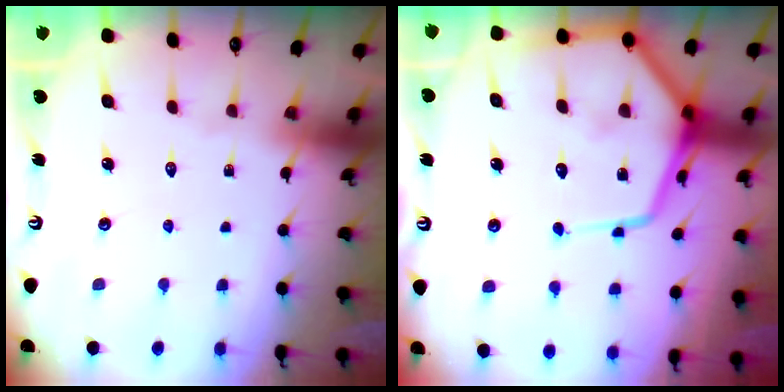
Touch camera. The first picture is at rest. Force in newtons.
{"total": 16.1, "press": 16.1, "slide": 1.5}